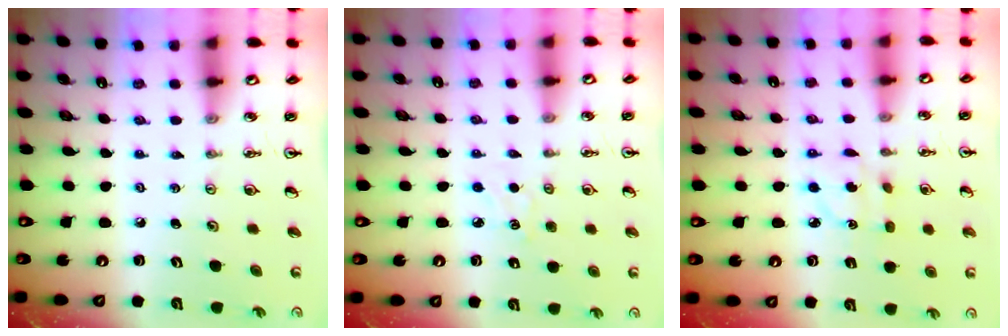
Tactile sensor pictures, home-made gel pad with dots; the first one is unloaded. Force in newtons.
{"total": 3.3, "press": 3.3, "slide": 0.5}
{"total": 4.8, "press": 4.8, "slide": 0.6}